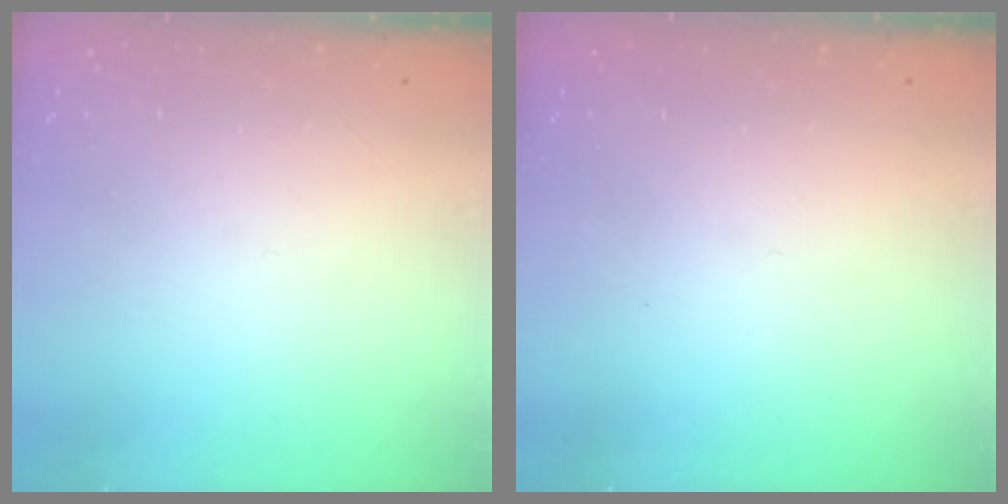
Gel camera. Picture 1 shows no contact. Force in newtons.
{"total": 0.0}